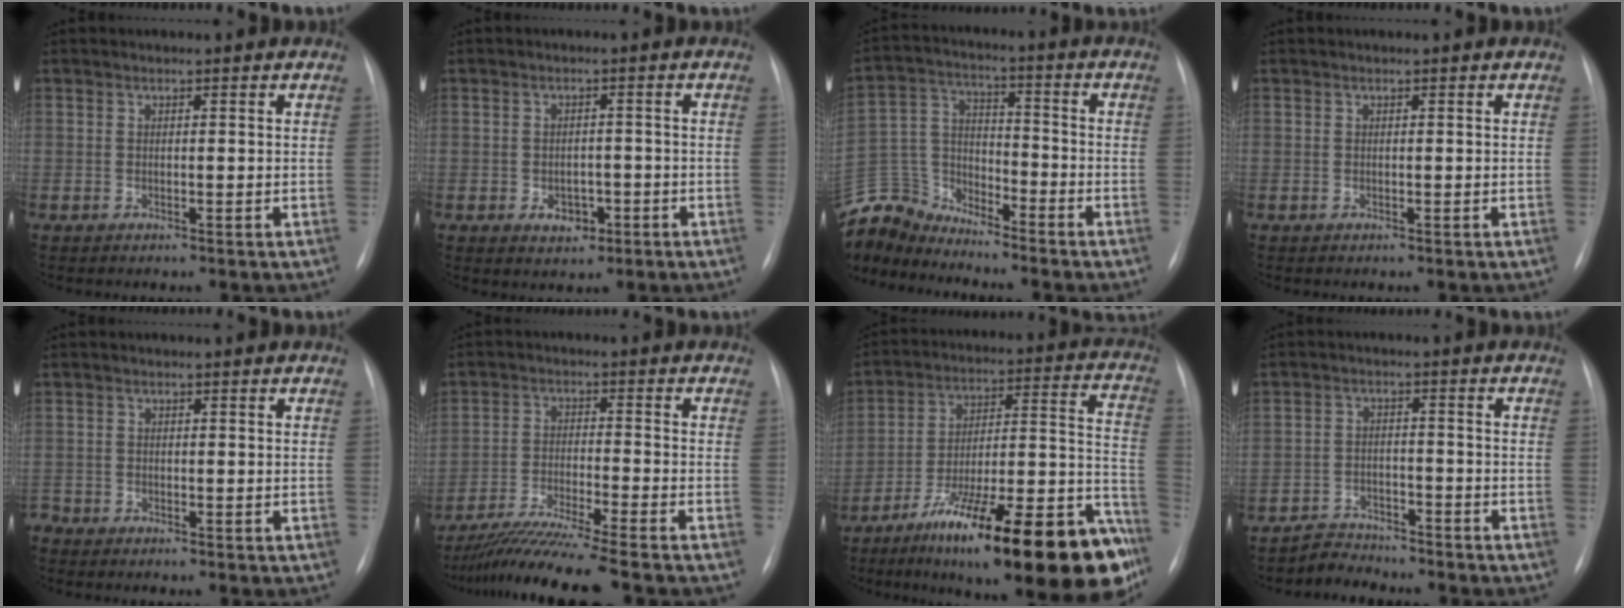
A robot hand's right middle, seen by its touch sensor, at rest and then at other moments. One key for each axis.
{"total": 3.5, "fx": -1.4, "fy": 2.5, "fz": 2.0, "tx": -0.025, "ty": 0.003, "tz": -0.010}
{"total": 11.4, "fx": -11.2, "fy": 2.2, "fz": 0.1, "tx": -0.017, "ty": 0.034, "tz": -0.222}
{"total": 0.0}
{"total": 1.2, "fx": -1.1, "fy": 0.5, "fz": 0.3, "tx": -0.007, "ty": -0.001, "tz": -0.015}
{"total": 12.4, "fx": -10.6, "fy": -1.6, "fz": 6.3, "tx": -0.103, "ty": -0.034, "tz": -0.176}
{"total": 29.1, "fx": -17.6, "fy": 5.2, "fz": 22.6, "tx": -0.248, "ty": 0.014, "tz": -0.272}
{"total": 4.7, "fx": -4.4, "fy": 1.7, "fz": -0.3, "tx": 0.002, "ty": -0.003, "tz": -0.074}